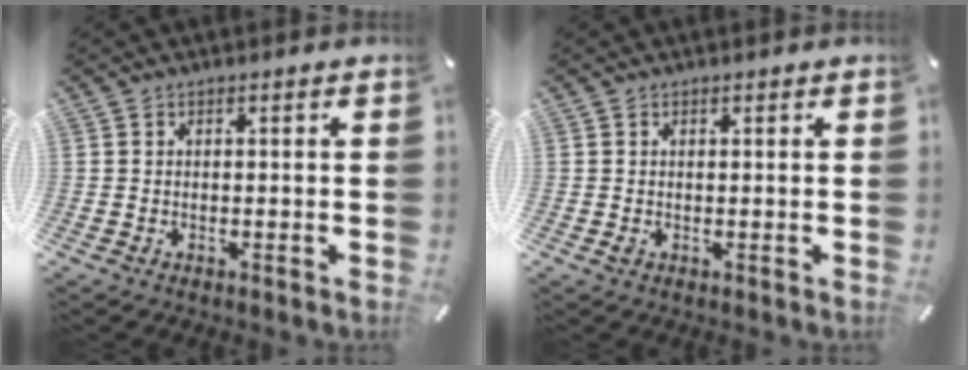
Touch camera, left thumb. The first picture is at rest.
{"total": 0.7, "force": [0.3, 0.5, 0.4], "torque": [0.000, -0.002, 0.003]}